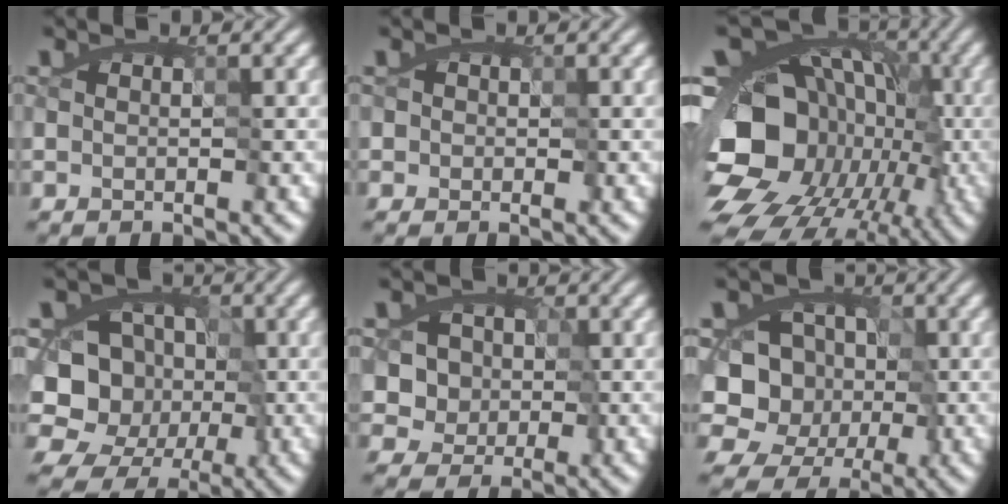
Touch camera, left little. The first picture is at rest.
{"total": 1.2, "force": [0.1, 1.1, 0.2], "torque": [-0.013, 0.003, 0.008]}
{"total": 17.8, "force": [-5.6, 14.0, 9.4], "torque": [-0.166, 0.015, -0.114]}
{"total": 10.7, "force": [-4.2, 9.3, 3.3], "torque": [-0.044, 0.008, -0.082]}
{"total": 5.1, "force": [-0.2, 4.5, 2.4], "torque": [-0.014, 0.006, -0.015]}
{"total": 9.7, "force": [-4.1, 8.4, 2.6], "torque": [-0.032, 0.012, -0.079]}